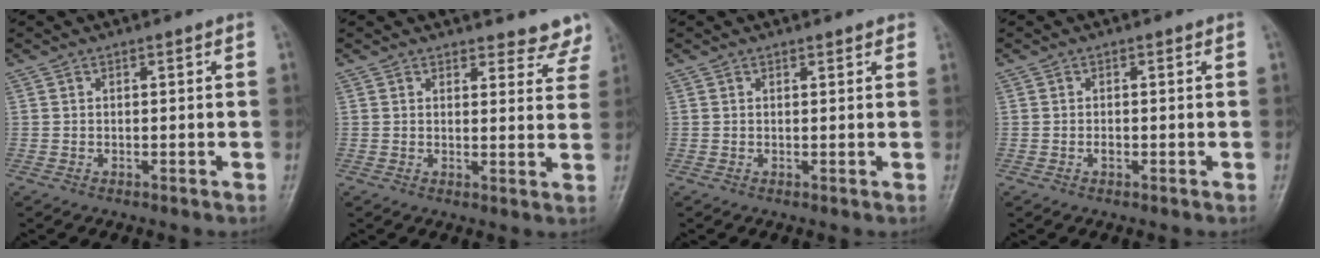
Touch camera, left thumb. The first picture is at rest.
{"total": 7.1, "force": [6.7, 2.4, 0.4], "torque": [0.043, -0.038, 0.054]}
{"total": 1.1, "force": [0.9, 0.6, 0.4], "torque": [0.006, -0.004, 0.007]}
{"total": 1.0, "force": [-0.3, 0.7, 0.6], "torque": [-0.004, 0.001, -0.007]}